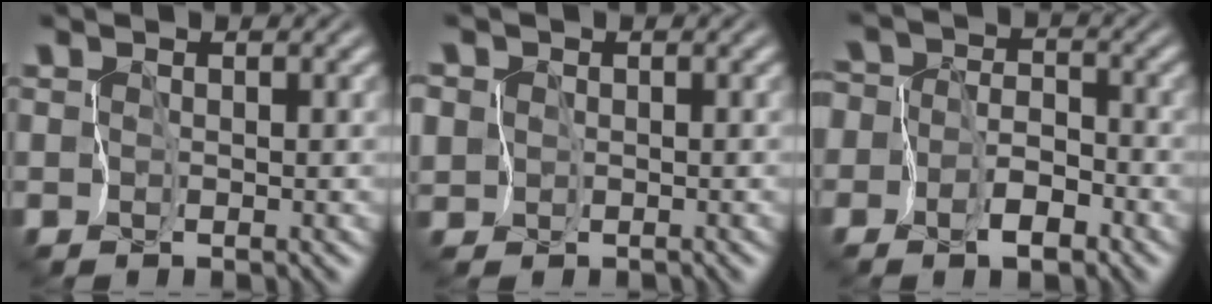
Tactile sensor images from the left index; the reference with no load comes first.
{"total": 4.0, "force": [0.0, 3.7, 1.4], "torque": [-0.052, 0.008, -0.040]}
{"total": 4.0, "force": [-1.6, 2.8, 2.4], "torque": [-0.024, 0.004, -0.046]}